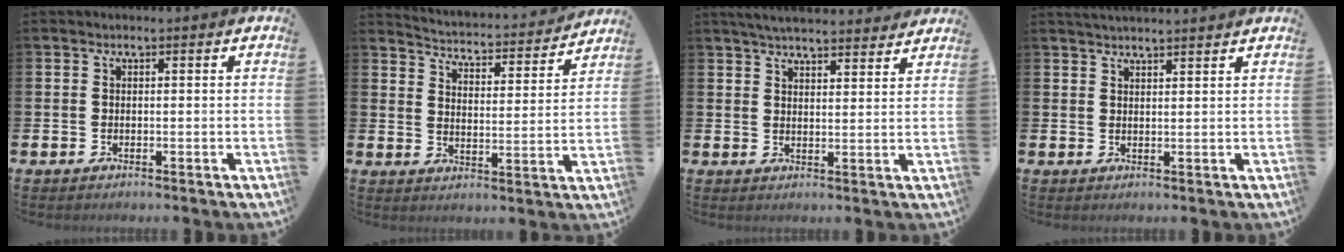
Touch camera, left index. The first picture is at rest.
{"total": 3.9, "force": [3.8, 0.6, 0.4], "torque": [-0.023, -0.040, 0.056]}
{"total": 4.8, "force": [4.7, 0.5, 0.8], "torque": [-0.024, -0.023, 0.084]}
{"total": 2.1, "force": [2.1, -0.1, 0.2], "torque": [-0.005, -0.008, 0.037]}